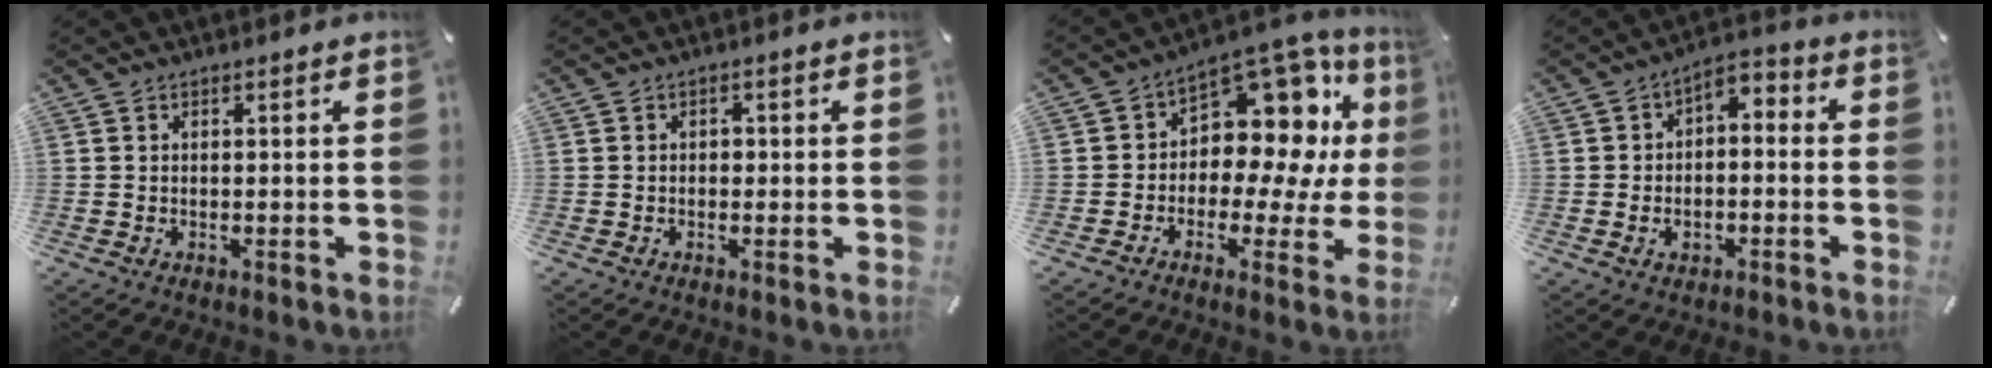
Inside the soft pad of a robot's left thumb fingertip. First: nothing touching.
{"total": 1.0, "force": [-0.1, 0.8, 0.5], "torque": [-0.010, 0.004, -0.003]}
{"total": 13.0, "force": [4.1, 8.9, 8.5], "torque": [-0.113, -0.051, 0.072]}
{"total": 5.4, "force": [-1.9, 4.0, 3.1], "torque": [-0.038, 0.008, -0.039]}